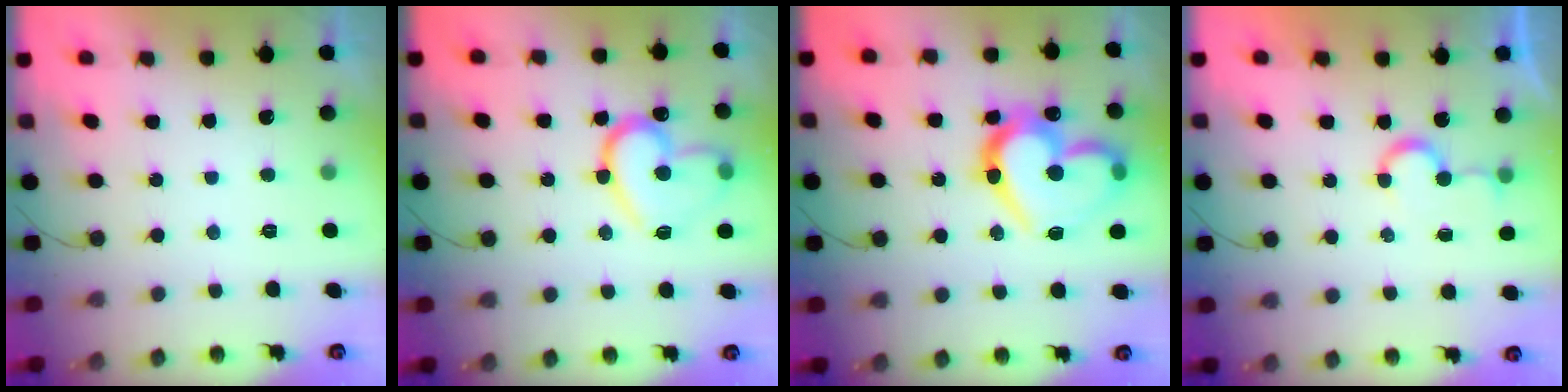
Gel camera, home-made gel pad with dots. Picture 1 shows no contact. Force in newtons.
{"total": 17.7, "press": 17.6, "slide": 1.2}
{"total": 22.6, "press": 22.5, "slide": 2.7}
{"total": 4.4, "press": 4.3, "slide": 0.5}